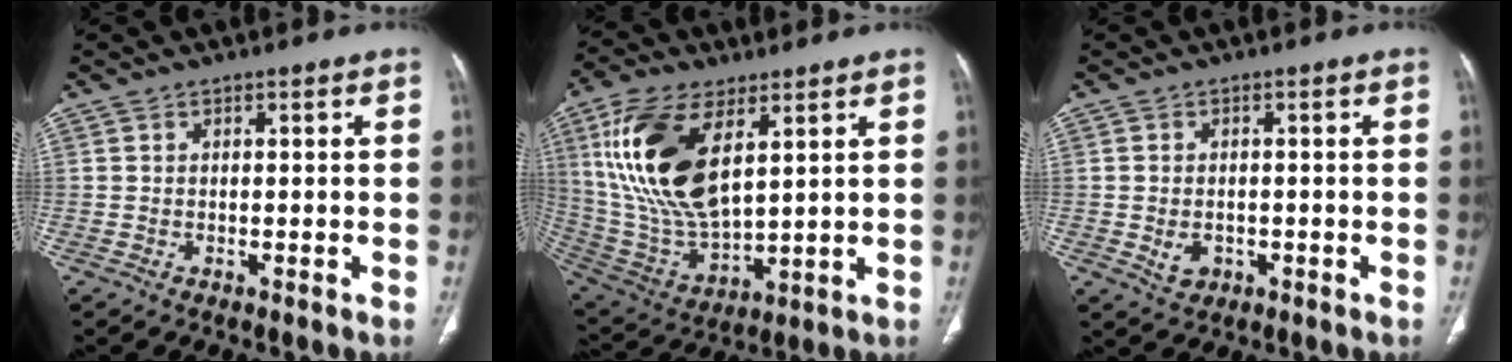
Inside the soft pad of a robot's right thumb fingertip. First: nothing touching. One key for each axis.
{"total": 20.4, "fx": 7.3, "fy": 10.0, "fz": 16.2, "tx": -0.318, "ty": -0.027, "tz": 0.149}
{"total": 3.3, "fx": -0.8, "fy": 2.5, "fz": 1.9, "tx": -0.027, "ty": 0.002, "tz": -0.005}